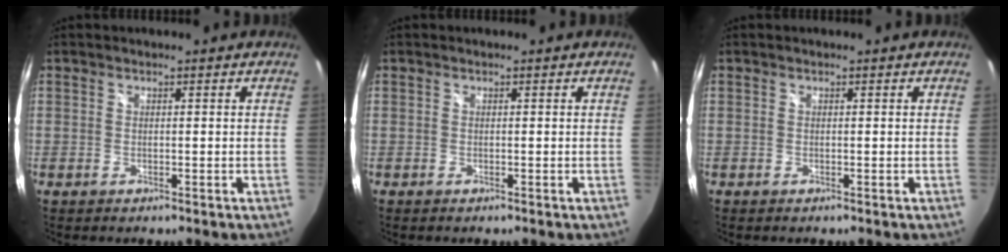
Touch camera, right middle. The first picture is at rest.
{"total": 0.0}
{"total": 0.0}